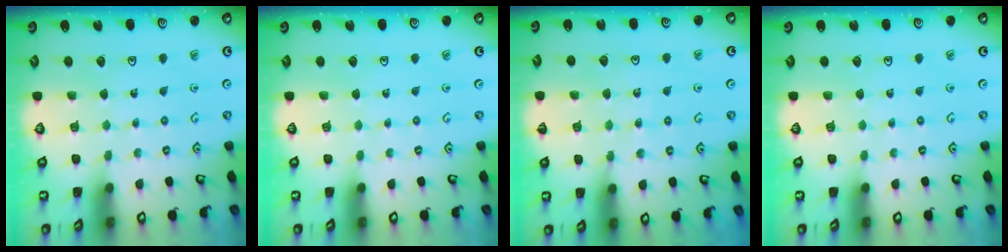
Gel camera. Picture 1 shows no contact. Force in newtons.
{"total": 0.0}
{"total": 4.0, "press": 3.9, "slide": 0.9}
{"total": 0.0}